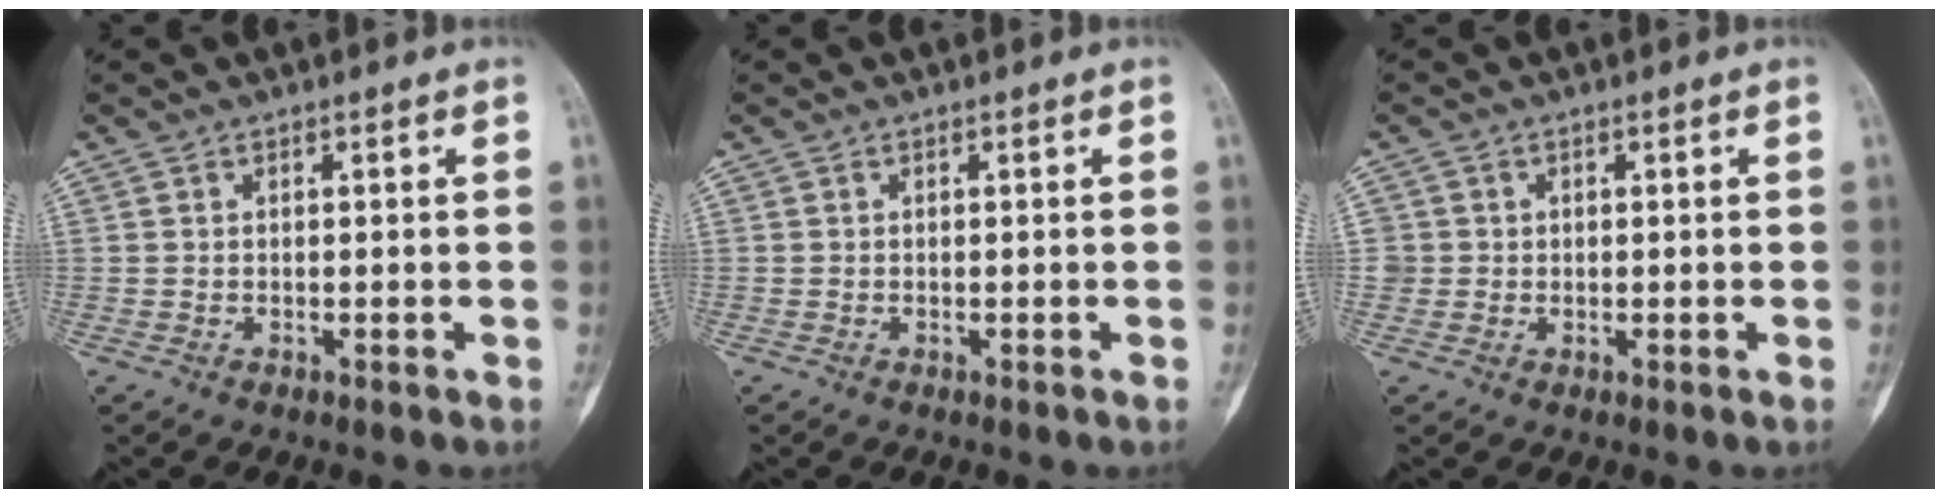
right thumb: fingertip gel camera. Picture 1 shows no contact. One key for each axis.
{"total": 0.0}
{"total": 2.0, "fx": 0.2, "fy": 2.0, "fz": 0.1, "tx": 0.015, "ty": 0.005, "tz": 0.002}